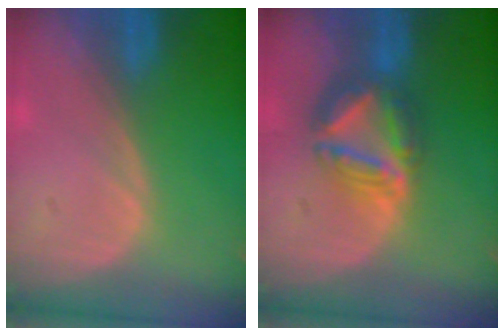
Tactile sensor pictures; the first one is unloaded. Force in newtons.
{"total": 7.5, "press": 6.7, "slide": 3.5}